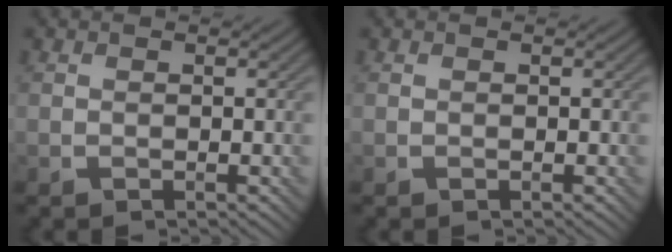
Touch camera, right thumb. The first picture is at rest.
{"total": 0.0}